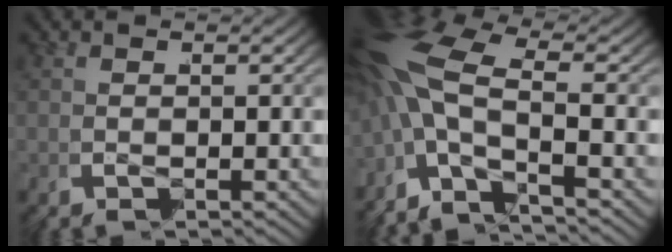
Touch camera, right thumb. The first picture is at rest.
{"total": 8.2, "force": [-2.5, 5.5, 5.5], "torque": [-0.137, -0.026, -0.040]}